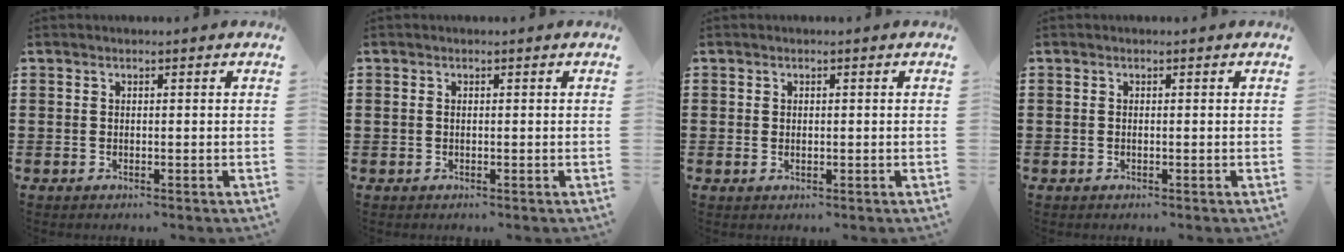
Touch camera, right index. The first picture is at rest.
{"total": 0.6, "force": [0.1, 0.5, 0.4], "torque": [-0.010, 0.002, 0.001]}
{"total": 0.6, "force": [0.1, 0.4, 0.4], "torque": [-0.009, 0.003, 0.002]}
{"total": 0.0}